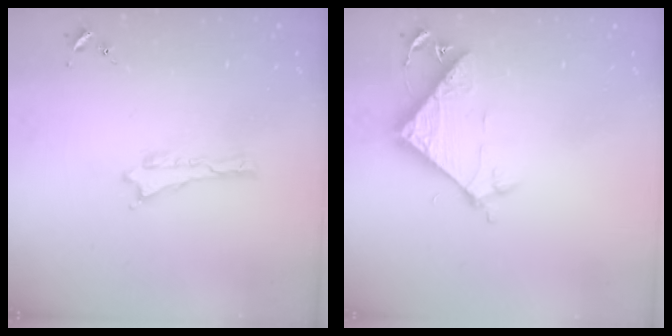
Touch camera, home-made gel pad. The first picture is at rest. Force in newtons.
{"total": 8.7, "press": 8.7, "slide": 0.4}